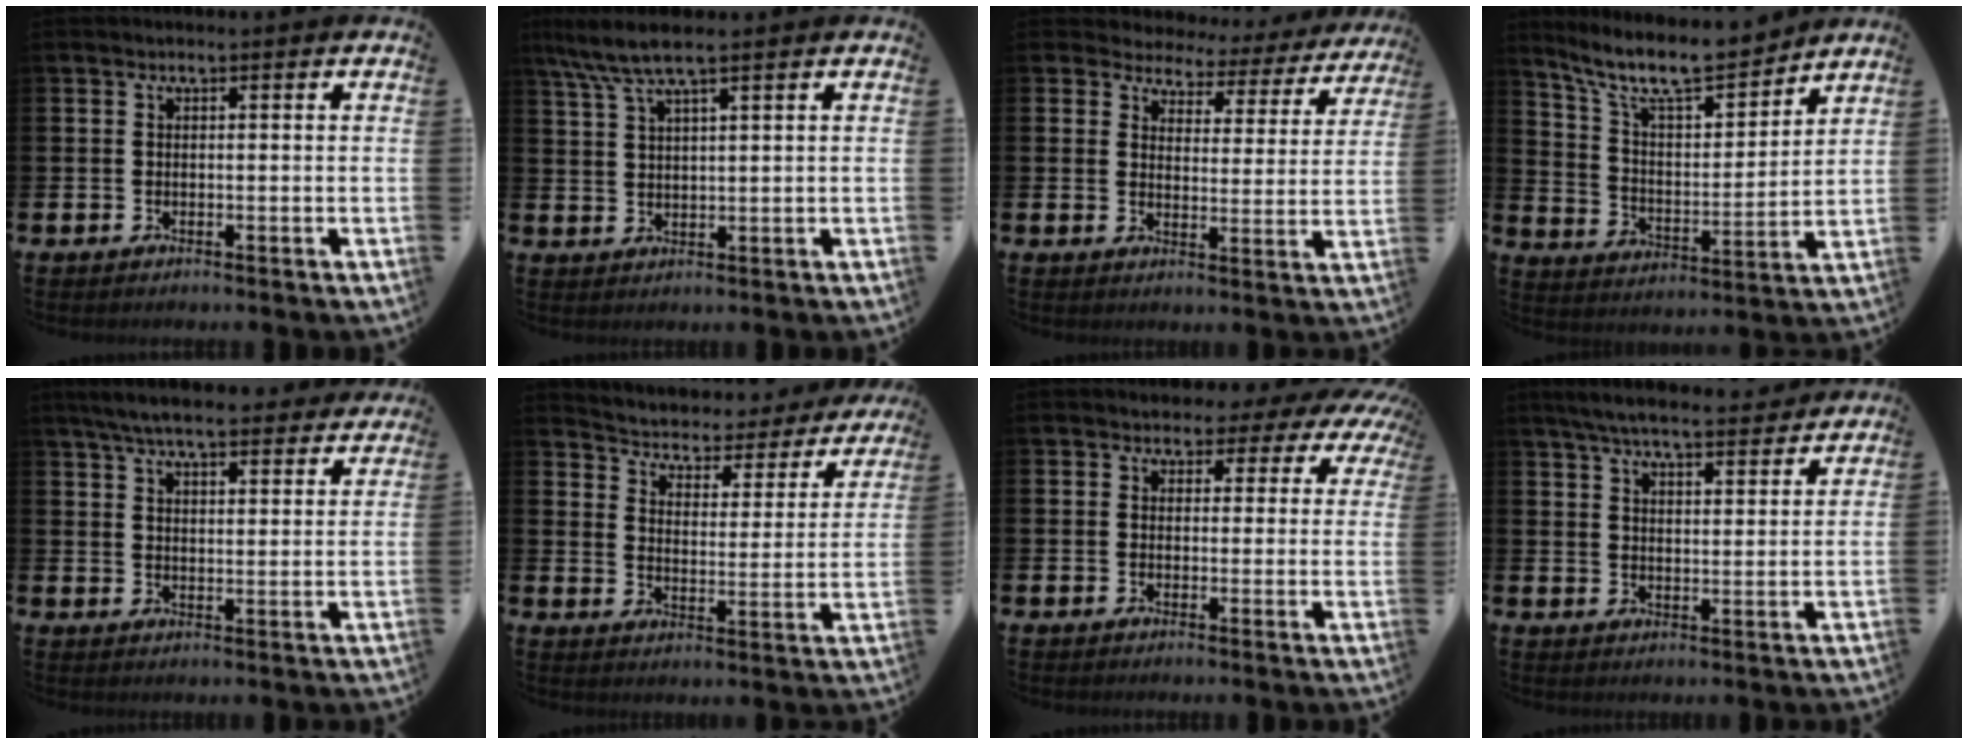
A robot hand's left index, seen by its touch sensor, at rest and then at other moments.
{"total": 5.9, "force": [4.5, 0.7, 3.7], "torque": [-0.084, -0.006, 0.082]}
{"total": 3.5, "force": [3.1, 1.6, 0.0], "torque": [-0.016, -0.034, 0.045]}
{"total": 10.5, "force": [9.4, 2.3, 4.2], "torque": [-0.117, -0.057, 0.165]}
{"total": 6.7, "force": [6.3, 1.1, 2.0], "torque": [-0.044, -0.032, 0.110]}
{"total": 3.6, "force": [3.4, 1.3, 0.3], "torque": [-0.030, -0.036, 0.048]}
{"total": 2.1, "force": [1.3, 1.7, 0.3], "torque": [-0.003, -0.007, 0.015]}
{"total": 6.3, "force": [6.0, 0.7, 1.8], "torque": [-0.052, -0.029, 0.107]}